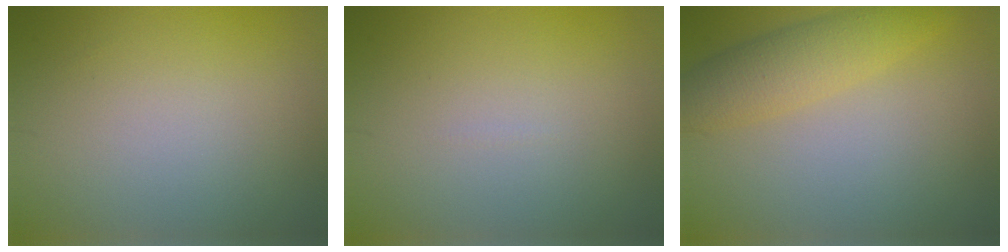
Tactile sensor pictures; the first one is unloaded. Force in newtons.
{"total": 0.0}
{"total": 3.9, "press": 3.9, "slide": 0.1}